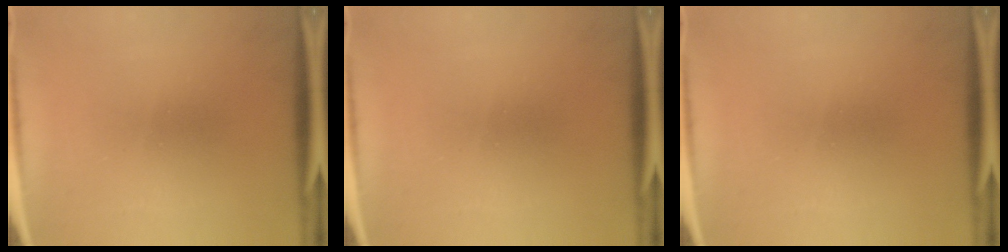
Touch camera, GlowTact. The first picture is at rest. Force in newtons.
{"total": 0.0}
{"total": 0.0}